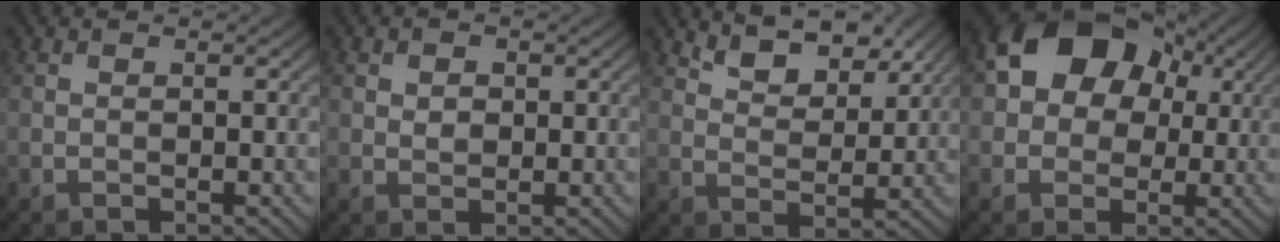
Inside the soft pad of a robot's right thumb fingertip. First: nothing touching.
{"total": 1.5, "force": [0.3, 1.2, 0.8], "torque": [-0.017, -0.001, 0.004]}
{"total": 7.3, "force": [5.4, 3.1, 4.0], "torque": [-0.067, -0.017, 0.108]}
{"total": 11.1, "force": [3.0, 8.4, 6.7], "torque": [-0.114, 0.016, 0.028]}